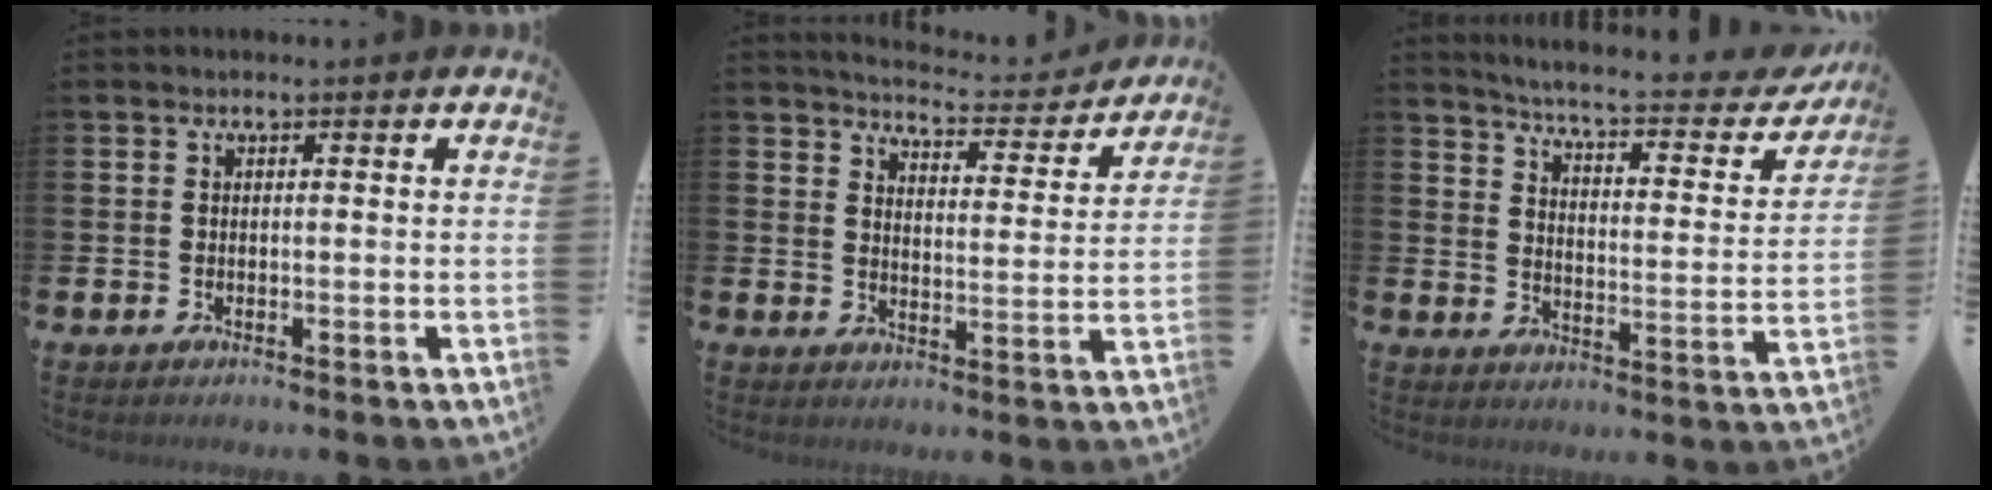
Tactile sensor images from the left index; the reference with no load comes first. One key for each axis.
{"total": 5.4, "fx": 5.3, "fy": 0.6, "fz": 0.8, "tx": -0.033, "ty": -0.042, "tz": 0.089}
{"total": 5.5, "fx": 5.1, "fy": 0.4, "fz": 2.1, "tx": -0.061, "ty": -0.042, "tz": 0.078}